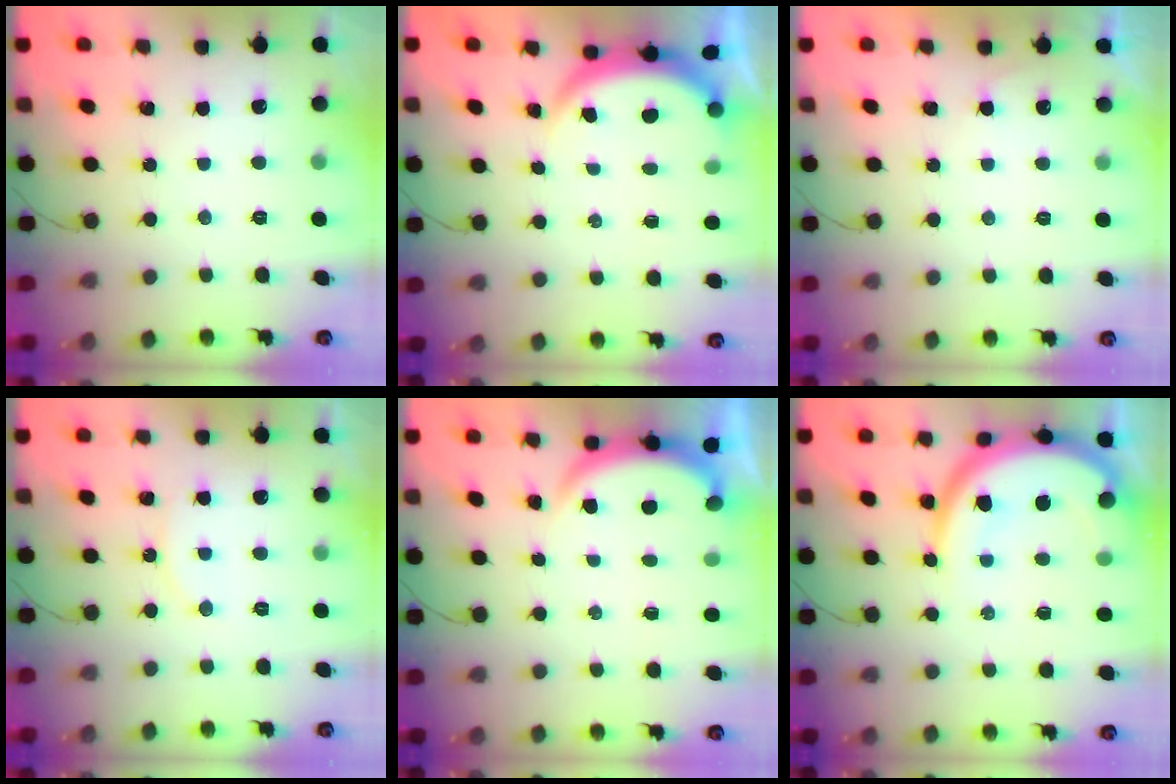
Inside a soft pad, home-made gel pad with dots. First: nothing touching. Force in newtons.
{"total": 3.8, "press": 3.8, "slide": 0.4}
{"total": 3.3, "press": 3.3, "slide": 0.7}
{"total": 5.7, "press": 5.7, "slide": 0.4}
{"total": 3.2, "press": 3.2, "slide": 0.6}
{"total": 14.1, "press": 14.1, "slide": 1.5}